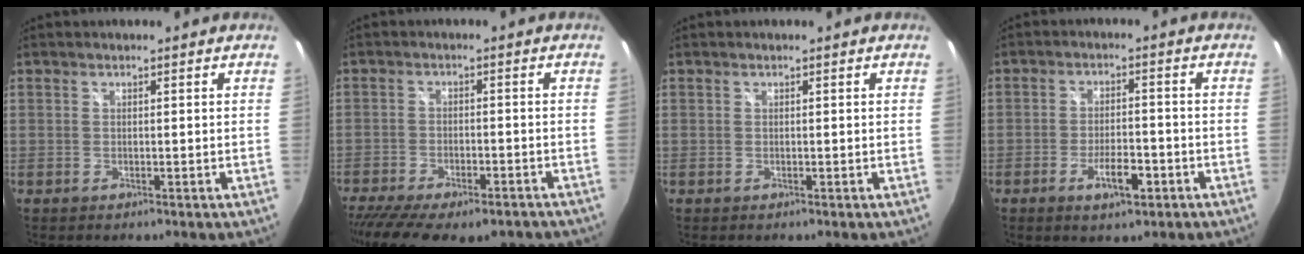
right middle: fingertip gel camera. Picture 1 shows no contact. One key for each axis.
{"total": 16.3, "fx": -12.6, "fy": 5.5, "fz": 8.7, "tx": -0.182, "ty": -0.049, "tz": -0.186}
{"total": 0.0}
{"total": 6.0, "fx": -3.2, "fy": 2.2, "fz": 4.6, "tx": -0.094, "ty": -0.006, "tz": -0.049}